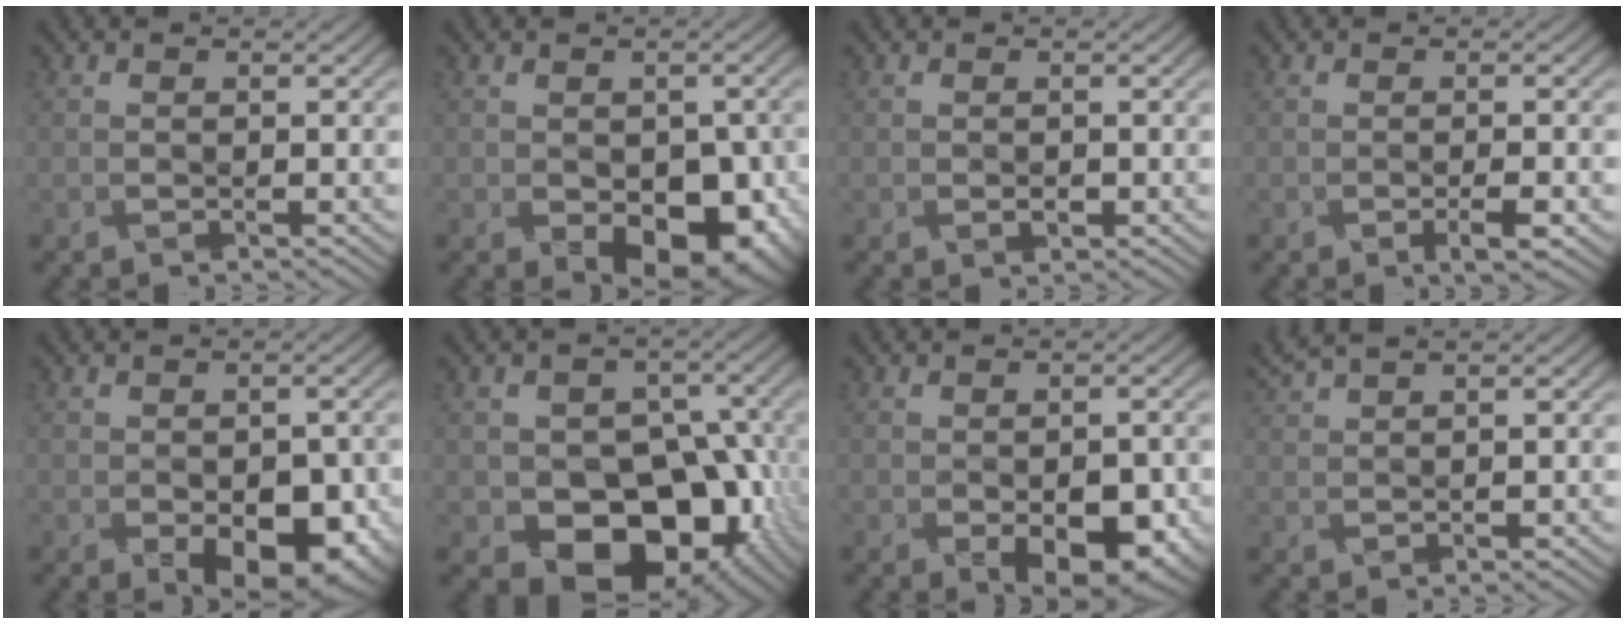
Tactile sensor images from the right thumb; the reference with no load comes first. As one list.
[{"total": 11.3, "force": [-4.3, 6.8, 7.9], "torque": [-0.092, -0.031, -0.033]}, {"total": 0.7, "force": [-0.4, 0.4, 0.4], "torque": [-0.003, -0.001, -0.001]}, {"total": 2.3, "force": [-1.1, 0.3, 2.0], "torque": [-0.029, 0.000, -0.013]}, {"total": 11.1, "force": [-4.5, 6.1, 8.1], "torque": [-0.095, -0.024, -0.040]}, {"total": 13.3, "force": [-5.0, 9.0, 8.4], "torque": [-0.106, -0.023, -0.077]}, {"total": 8.9, "force": [-3.7, 4.5, 6.8], "torque": [-0.092, -0.015, -0.032]}, {"total": 3.5, "force": [2.7, 0.5, 2.2], "torque": [-0.049, 0.018, 0.056]}]